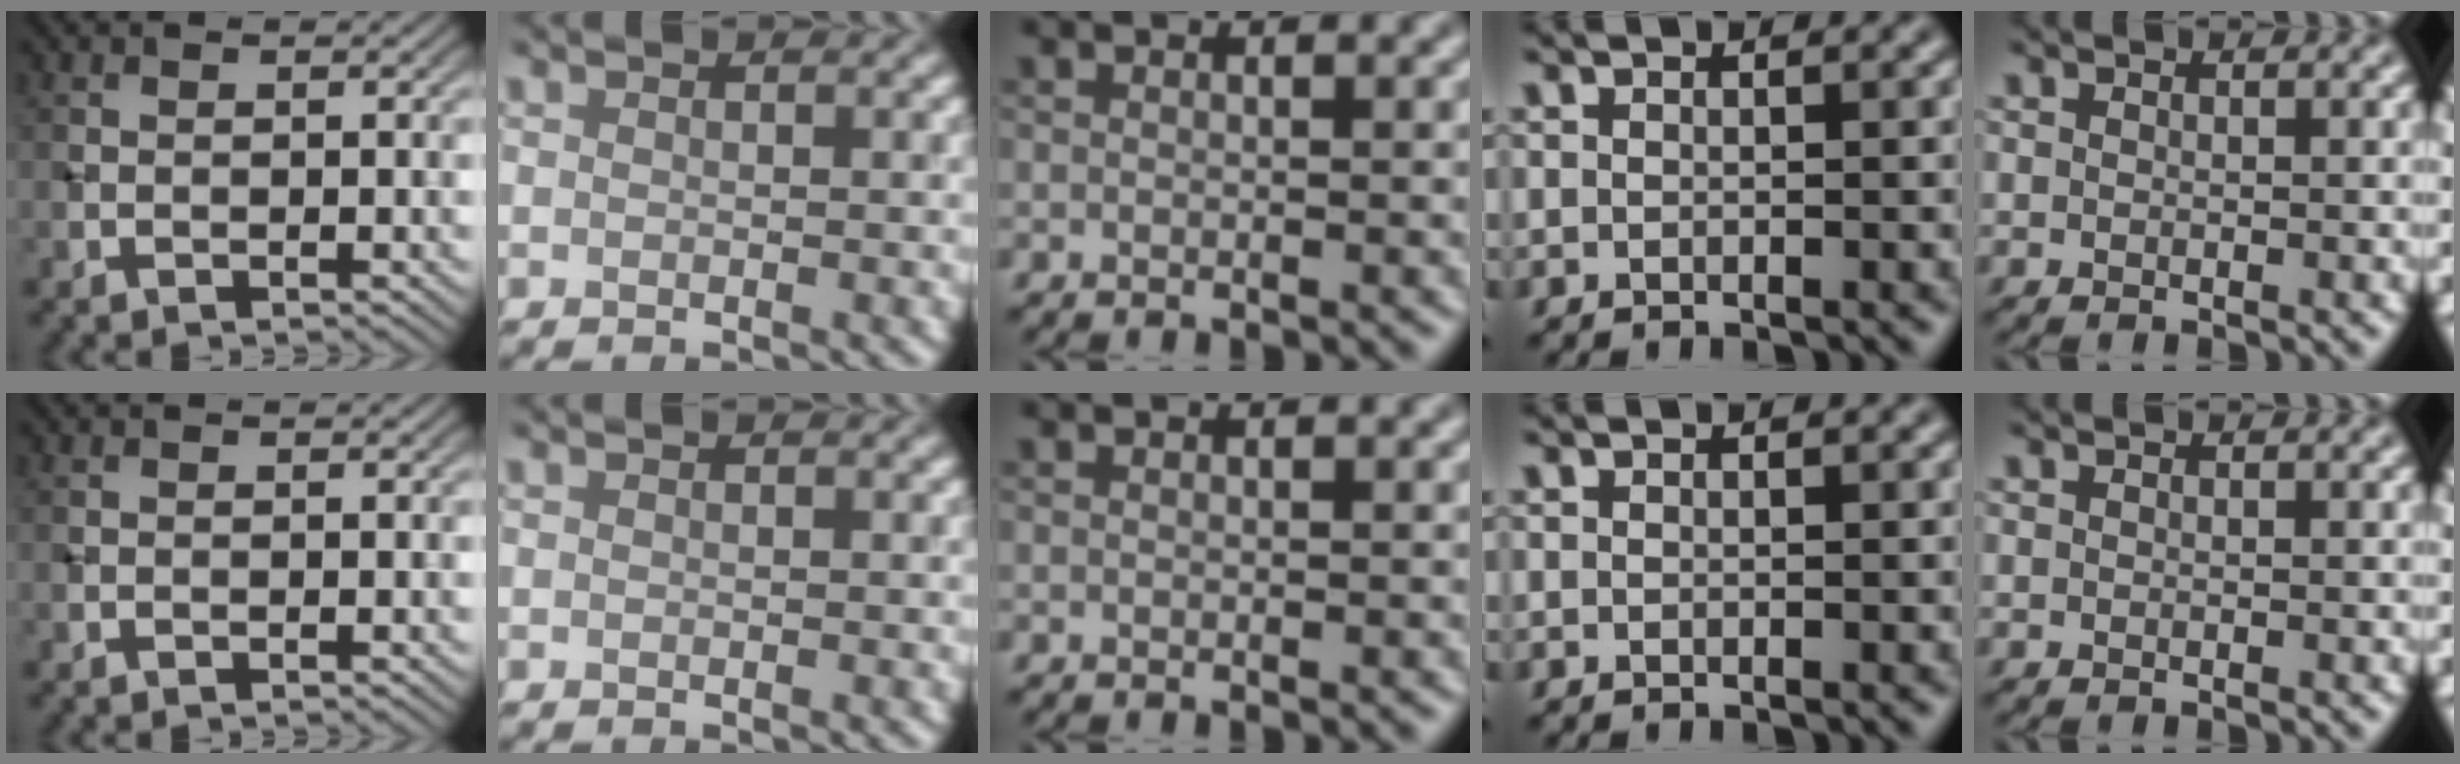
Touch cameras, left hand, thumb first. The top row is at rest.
{}